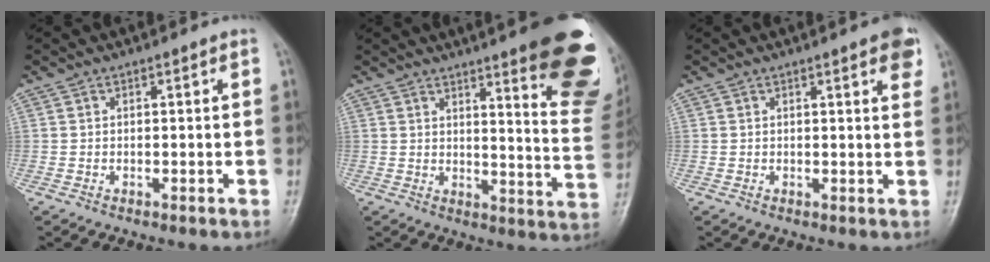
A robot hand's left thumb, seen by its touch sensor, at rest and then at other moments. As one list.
[{"total": 21.2, "force": [13.0, 4.0, 16.3], "torque": [-0.172, -0.077, 0.157]}, {"total": 4.8, "force": [2.6, 1.1, 3.9], "torque": [-0.034, -0.005, 0.027]}]